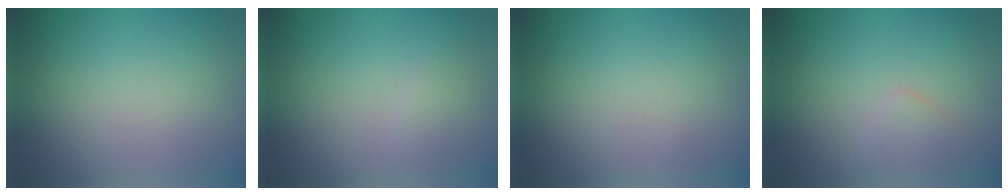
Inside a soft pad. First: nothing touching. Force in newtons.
{"total": 1.2, "press": 1.2, "slide": 0.0}
{"total": 0.0}
{"total": 1.2, "press": 1.2, "slide": 0.0}